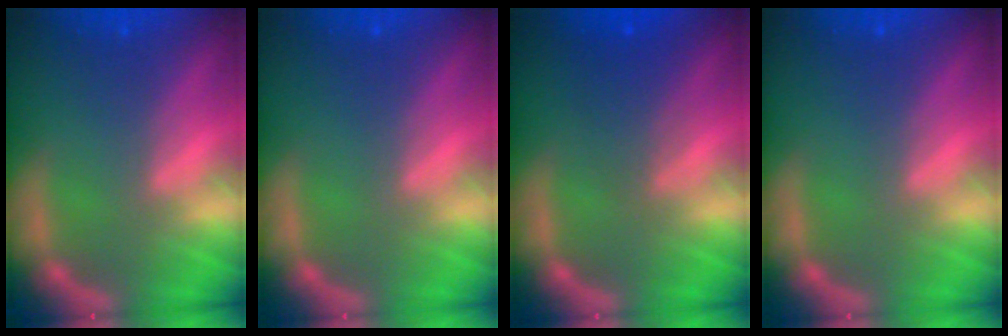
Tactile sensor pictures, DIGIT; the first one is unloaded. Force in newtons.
{"total": 0.0}
{"total": 3.0}
{"total": 0.0}